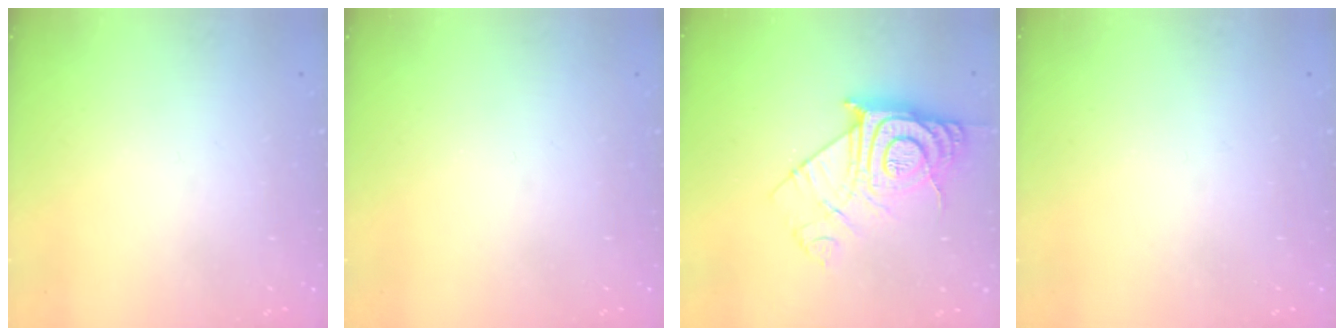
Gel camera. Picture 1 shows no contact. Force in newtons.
{"total": 0.0}
{"total": 15.3, "press": 15.2, "slide": 1.1}
{"total": 2.8, "press": 2.8, "slide": 0.4}